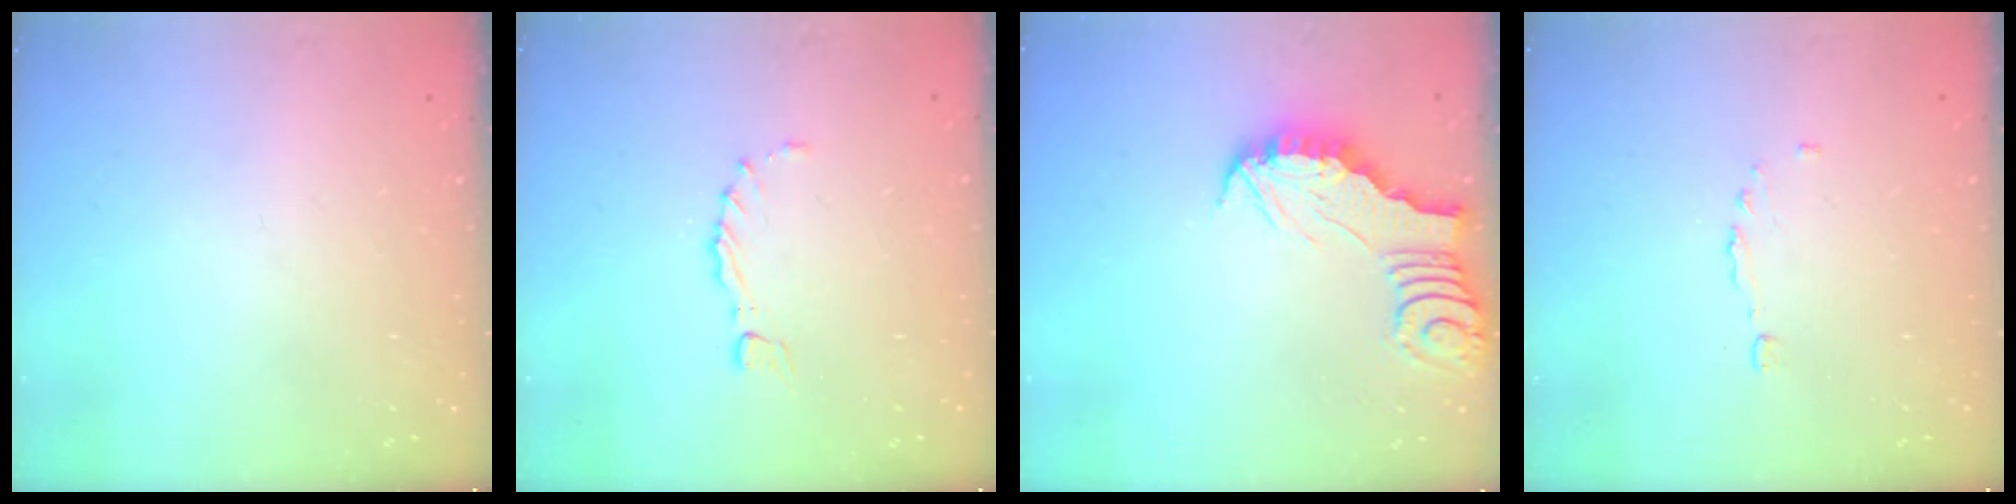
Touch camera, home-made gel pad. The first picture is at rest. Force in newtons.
{"total": 0.8, "press": 0.7, "slide": 0.3}
{"total": 2.7, "press": 2.7, "slide": 0.2}
{"total": 1.1, "press": 0.8, "slide": 0.7}